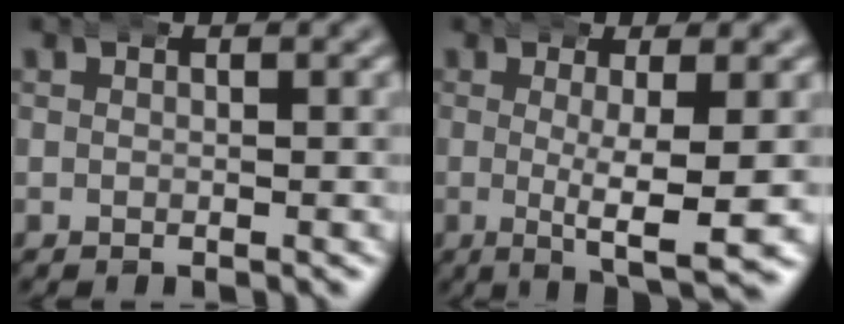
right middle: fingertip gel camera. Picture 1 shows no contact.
{"total": 6.3, "force": [-1.4, 1.2, 6.0], "torque": [-0.092, -0.019, -0.011]}